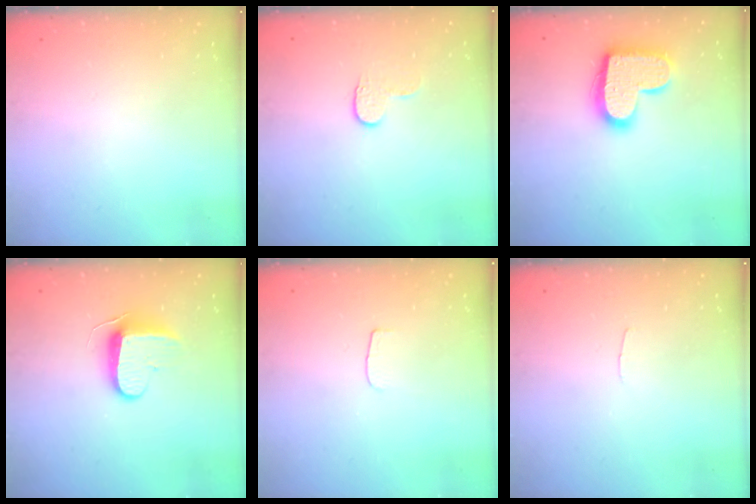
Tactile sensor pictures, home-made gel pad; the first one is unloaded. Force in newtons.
{"total": 5.8, "press": 5.8, "slide": 0.5}
{"total": 17.2, "press": 17.2, "slide": 0.9}
{"total": 8.9, "press": 8.8, "slide": 1.1}
{"total": 3.0, "press": 3.0, "slide": 0.3}
{"total": 2.0, "press": 2.0, "slide": 0.2}